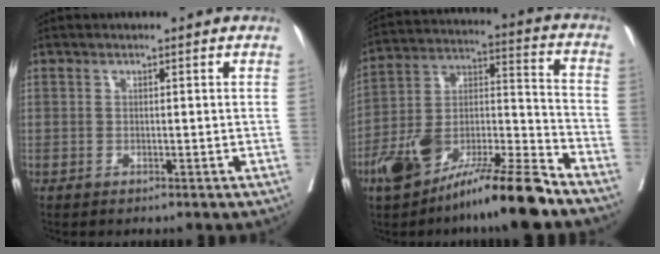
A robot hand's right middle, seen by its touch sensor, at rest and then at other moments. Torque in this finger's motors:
{"motor_torque": [1.42, -0.71, 0.58, 0.21]}